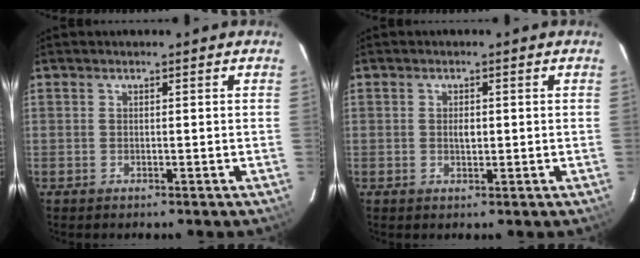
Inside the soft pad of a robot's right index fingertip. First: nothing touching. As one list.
[{"total": 1.7, "force": [0.0, 1.0, 1.3], "torque": [-0.023, 0.002, 0.001]}]